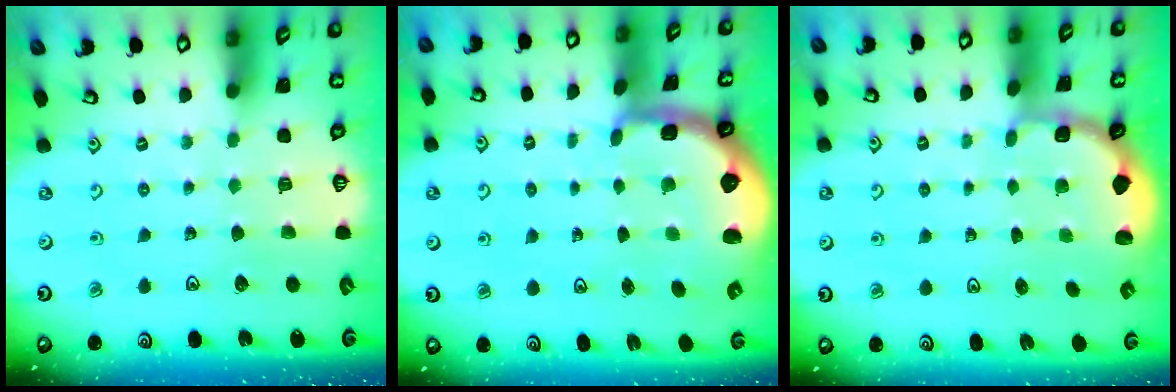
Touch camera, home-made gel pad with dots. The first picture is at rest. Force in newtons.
{"total": 3.7, "press": 3.3, "slide": 1.7}
{"total": 1.9, "press": 1.8, "slide": 0.8}